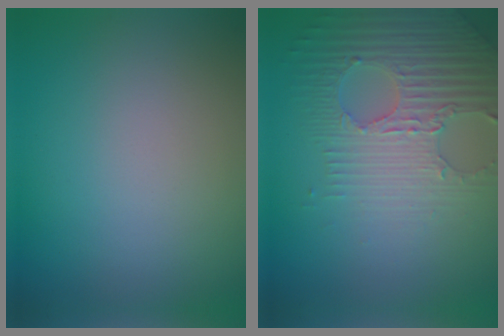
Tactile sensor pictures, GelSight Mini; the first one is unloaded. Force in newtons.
{"total": 4.7, "press": 4.2, "slide": 1.9}